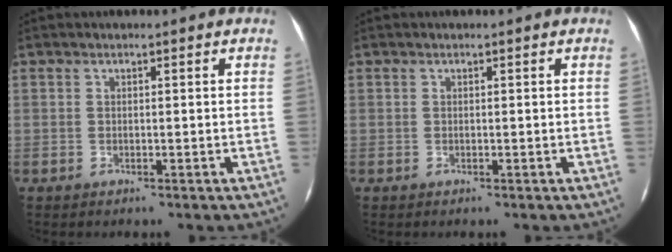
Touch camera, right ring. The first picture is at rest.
{"total": 0.0}